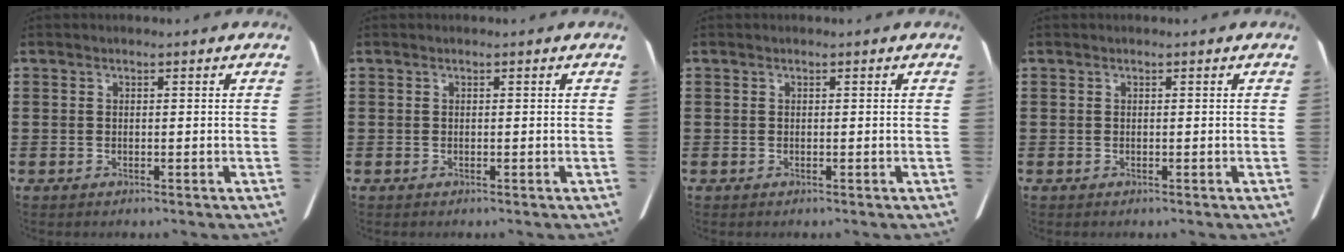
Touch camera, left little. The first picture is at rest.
{"total": 0.0}
{"total": 0.0}
{"total": 0.0}